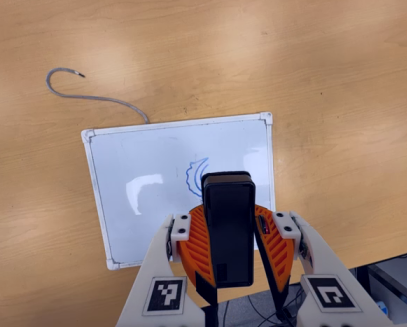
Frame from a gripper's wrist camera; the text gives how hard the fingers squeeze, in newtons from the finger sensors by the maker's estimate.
{"total": 10.6, "left": 10.1, "right": 11.1}